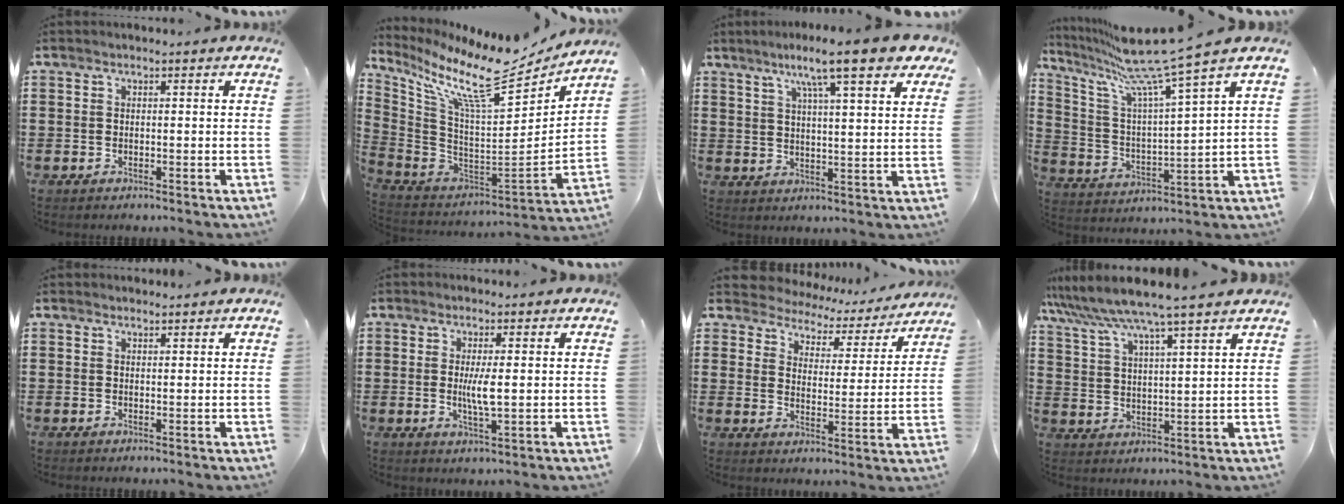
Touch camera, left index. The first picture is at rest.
{"total": 13.7, "force": [10.7, 2.0, 8.4], "torque": [-0.189, -0.081, 0.178]}
{"total": 10.2, "force": [7.2, 0.9, 7.2], "torque": [-0.137, -0.020, 0.115]}
{"total": 11.4, "force": [9.0, -0.5, 7.0], "torque": [-0.168, -0.050, 0.149]}
{"total": 0.9, "force": [0.9, 0.2, 0.0], "torque": [-0.003, 0.000, 0.018]}
{"total": 4.2, "force": [0.3, 0.7, 4.2], "torque": [-0.078, -0.002, 0.004]}
{"total": 3.4, "force": [3.3, 0.8, -0.2], "torque": [-0.023, -0.027, 0.048]}
{"total": 6.4, "force": [5.7, -0.5, 2.8], "torque": [-0.077, -0.034, 0.095]}